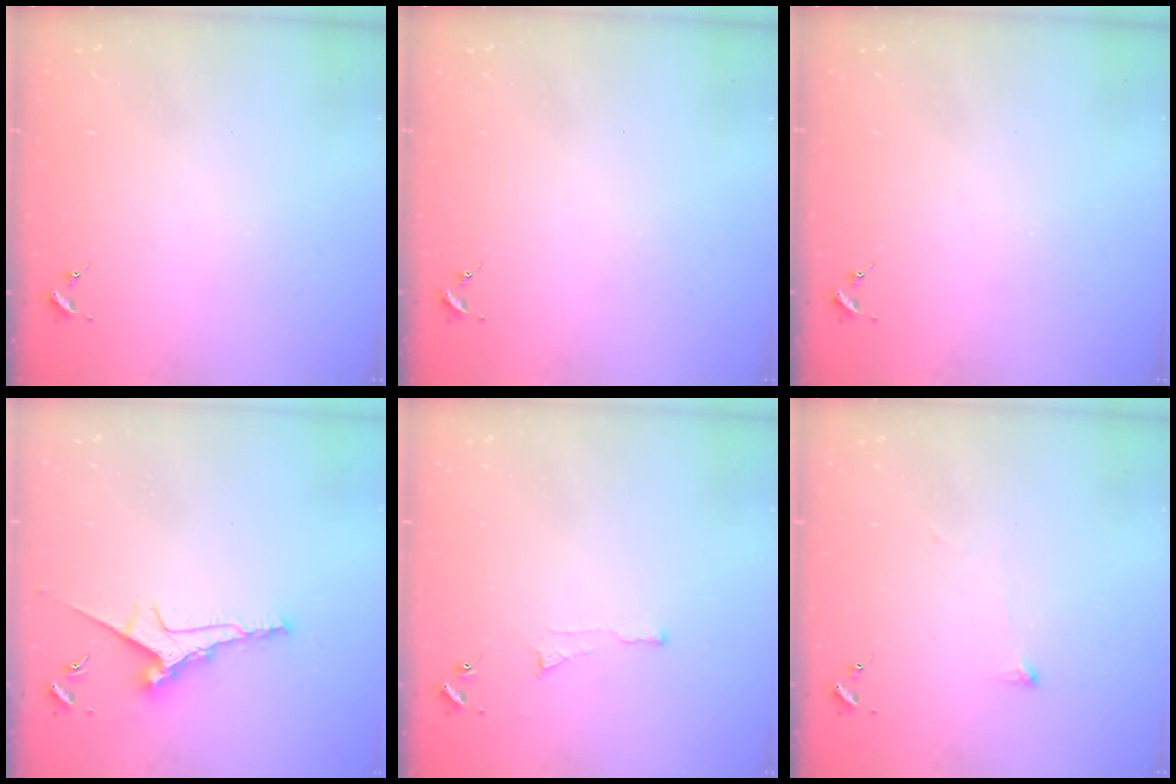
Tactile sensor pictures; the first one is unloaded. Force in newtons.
{"total": 0.0}
{"total": 0.0}
{"total": 9.5, "press": 9.5, "slide": 0.6}
{"total": 3.5, "press": 3.5, "slide": 0.5}
{"total": 2.8, "press": 2.7, "slide": 0.5}